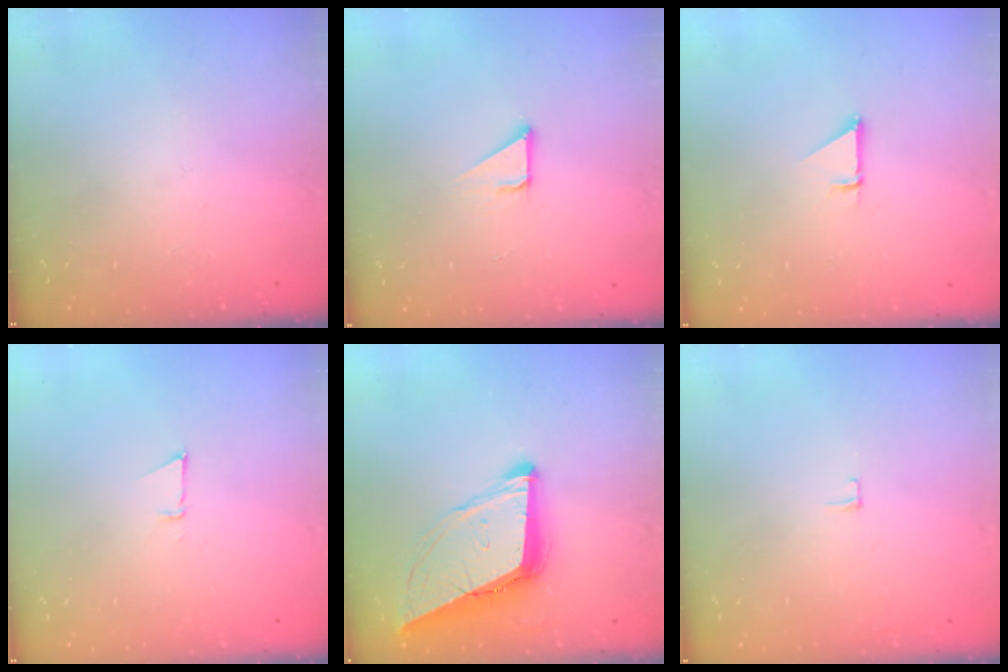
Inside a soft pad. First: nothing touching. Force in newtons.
{"total": 2.1, "press": 2.1, "slide": 0.0}
{"total": 0.9, "press": 0.9, "slide": 0.1}
{"total": 3.8, "press": 3.7, "slide": 0.6}
{"total": 11.8, "press": 11.2, "slide": 3.8}
{"total": 3.4, "press": 3.3, "slide": 0.3}